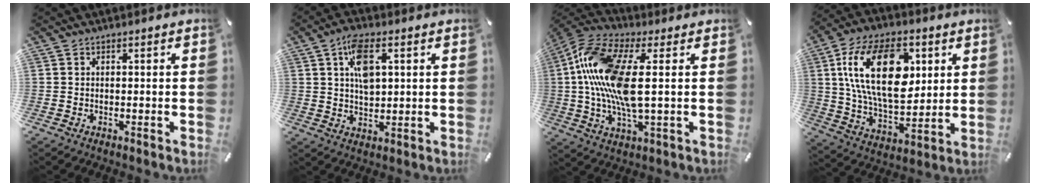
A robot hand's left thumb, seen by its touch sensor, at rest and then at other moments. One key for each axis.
{"total": 7.9, "fx": 2.6, "fy": 4.3, "fz": 6.1, "tx": -0.104, "ty": 0.001, "tz": 0.044}
{"total": 17.5, "fx": 1.7, "fy": 6.7, "fz": 16.0, "tx": -0.340, "ty": -0.014, "tz": 0.025}
{"total": 22.5, "fx": 6.0, "fy": 13.6, "fz": 16.9, "tx": -0.338, "ty": 0.007, "tz": 0.097}